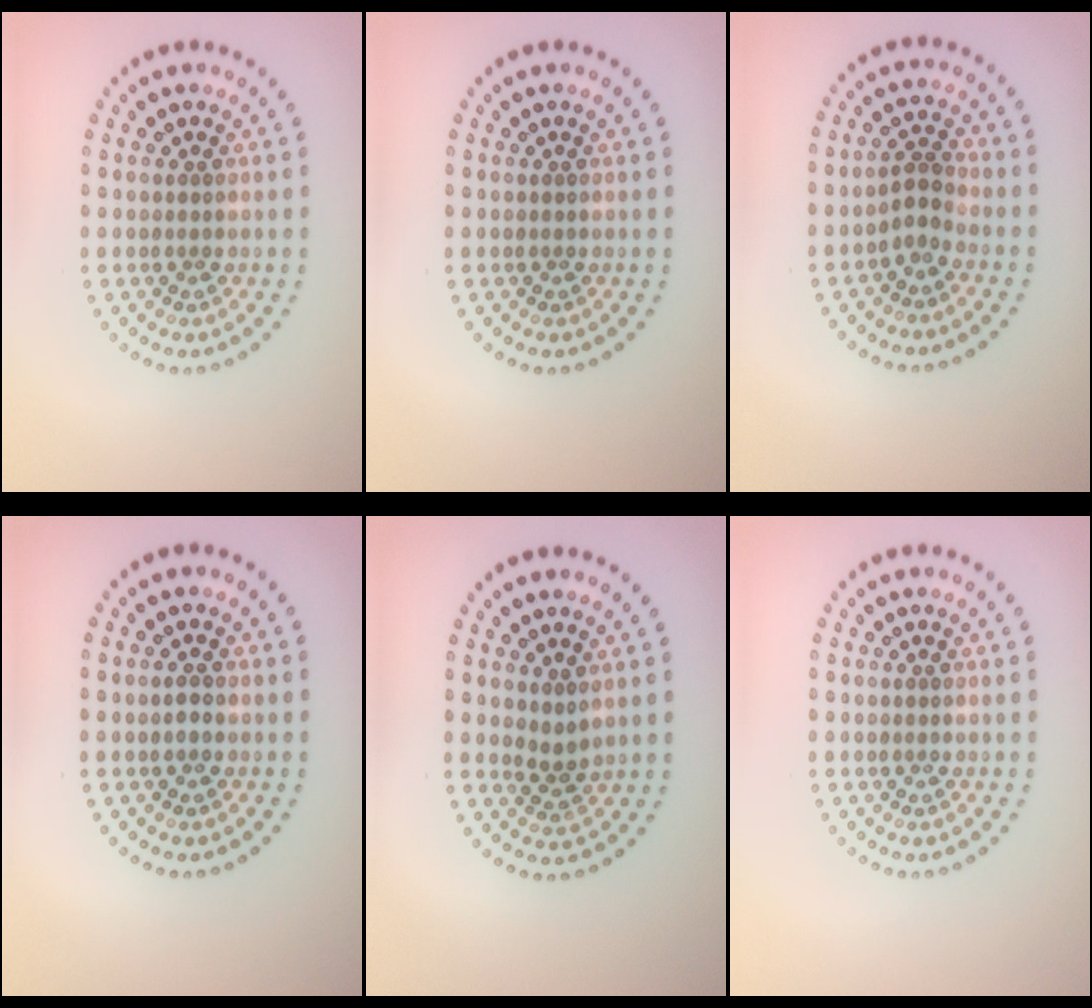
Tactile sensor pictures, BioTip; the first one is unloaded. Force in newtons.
{"total": 0.0}
{"total": 1.5, "press": 1.2, "slide": 0.9}
{"total": 0.8, "press": 0.8, "slide": 0.1}
{"total": 1.6, "press": 1.1, "slide": 1.2}
{"total": 0.0}